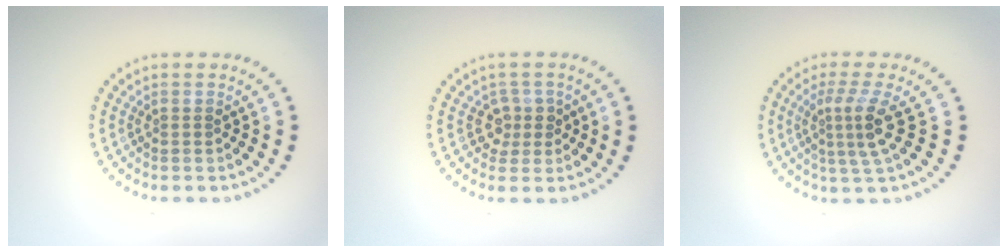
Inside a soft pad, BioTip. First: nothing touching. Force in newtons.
{"total": 2.0, "press": 1.6, "slide": 1.2}
{"total": 3.4, "press": 2.4, "slide": 2.5}